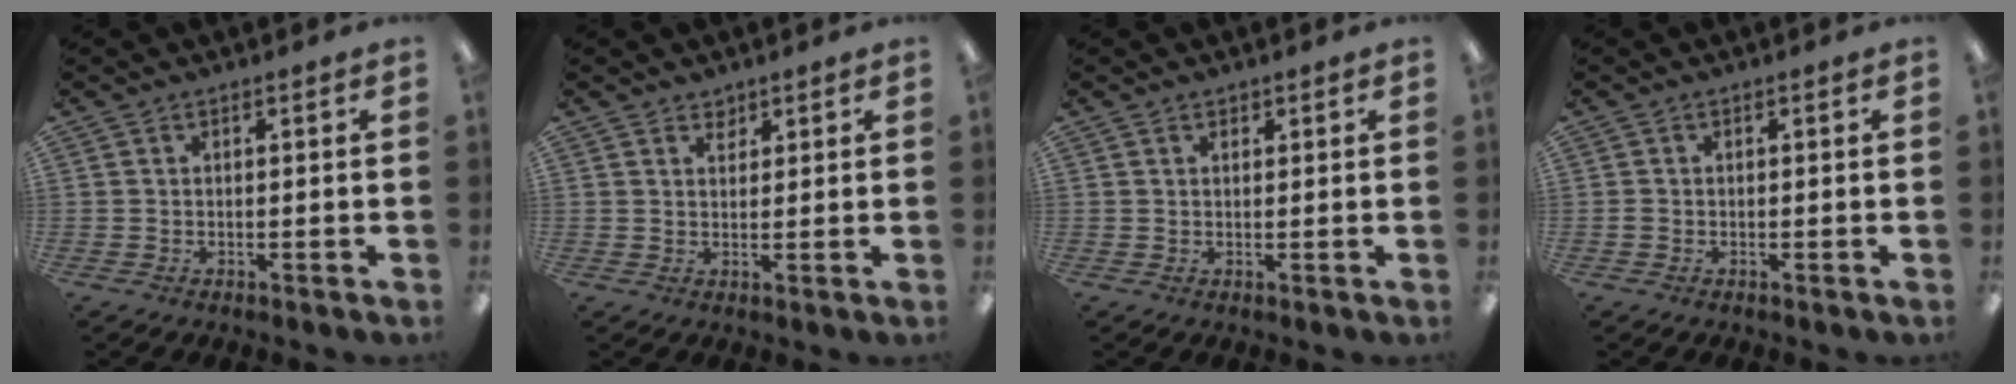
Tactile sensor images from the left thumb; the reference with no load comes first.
{"total": 2.3, "force": [1.9, 1.2, 0.3], "torque": [0.009, -0.011, 0.034]}
{"total": 1.1, "force": [0.9, 0.6, 0.2], "torque": [0.002, -0.002, 0.015]}
{"total": 0.6, "force": [-0.2, 0.5, 0.3], "torque": [-0.004, 0.003, -0.004]}